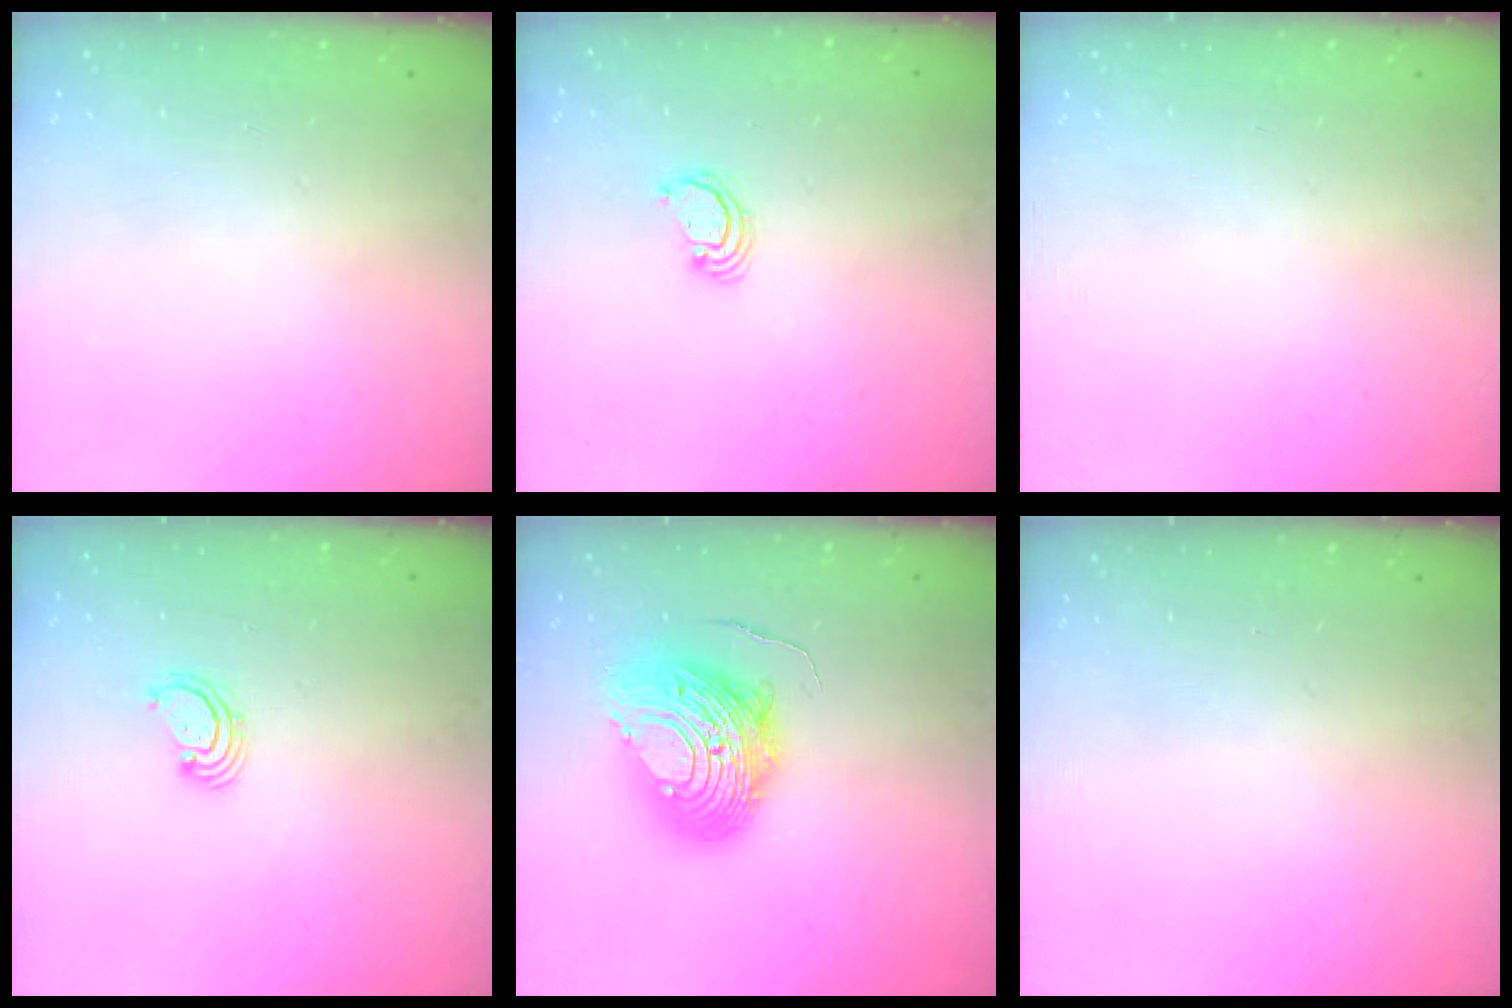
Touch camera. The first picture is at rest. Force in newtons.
{"total": 2.4, "press": 2.4, "slide": 0.3}
{"total": 0.0}
{"total": 2.8, "press": 2.8, "slide": 0.3}
{"total": 14.9, "press": 14.8, "slide": 1.3}
{"total": 0.0}